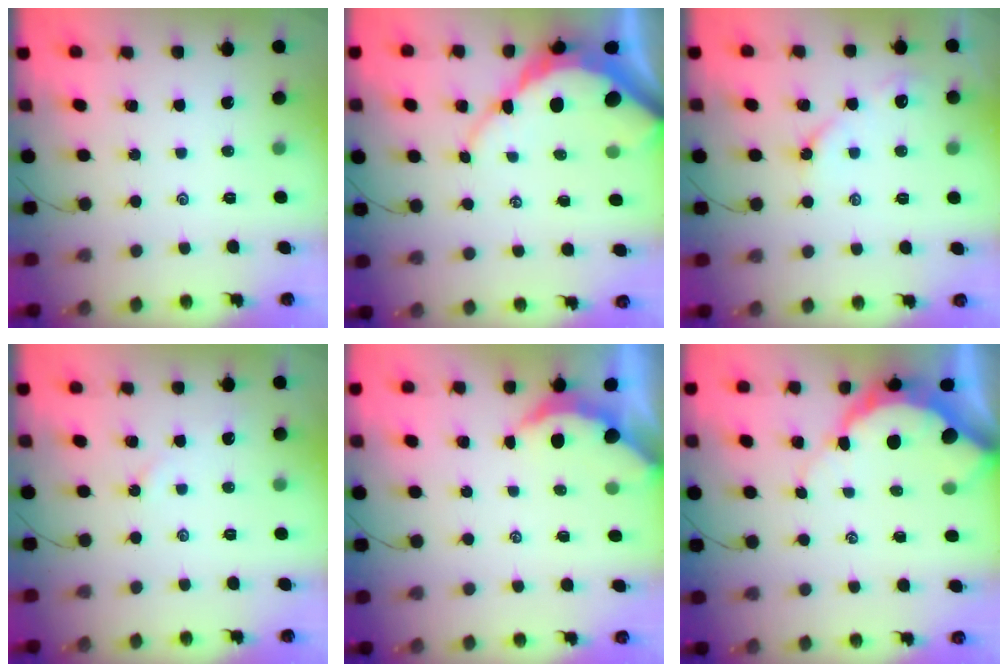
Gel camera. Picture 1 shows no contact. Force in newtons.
{"total": 10.7, "press": 10.6, "slide": 0.9}
{"total": 6.0, "press": 6.0, "slide": 0.7}
{"total": 4.2, "press": 4.2, "slide": 0.4}
{"total": 2.4, "press": 2.4, "slide": 0.3}
{"total": 7.9, "press": 7.8, "slide": 0.8}